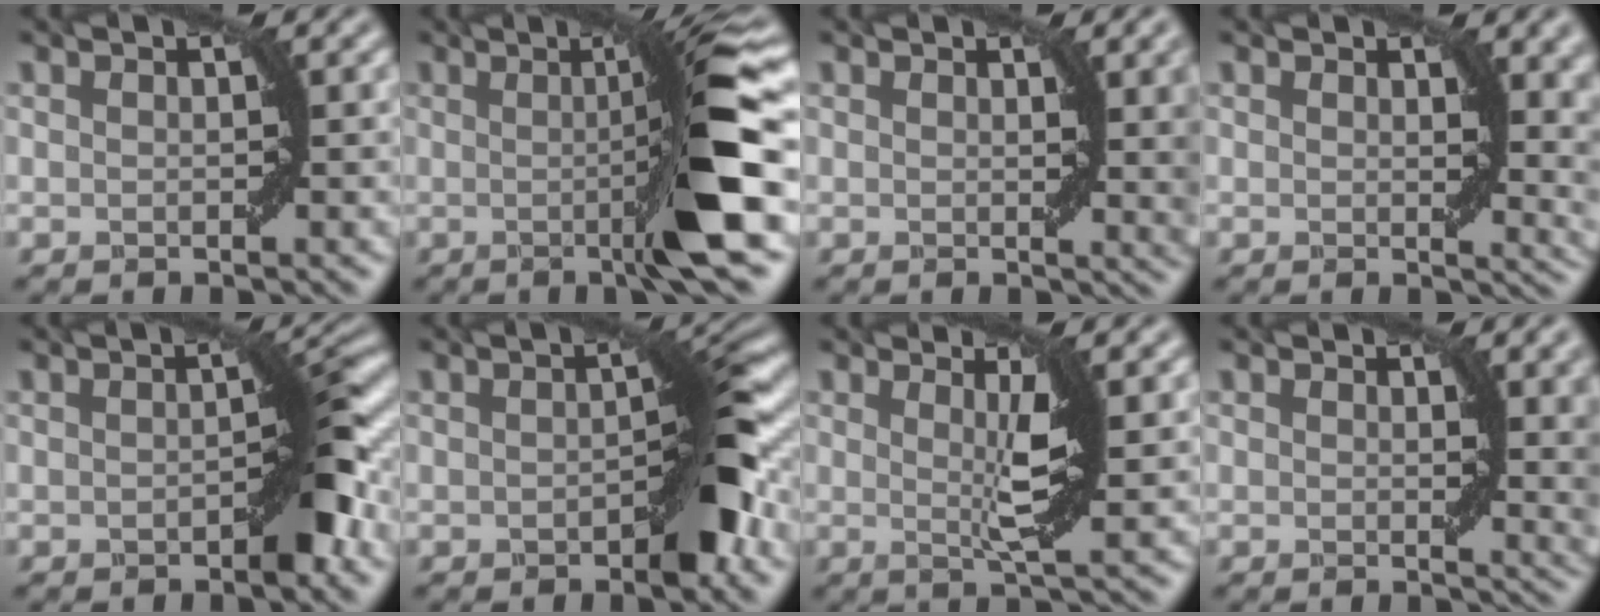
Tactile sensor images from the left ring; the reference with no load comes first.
{"total": 8.4, "force": [-0.3, 0.9, 8.3], "torque": [-0.116, -0.004, -0.005]}
{"total": 5.7, "force": [1.5, 1.8, 5.1], "torque": [-0.044, -0.003, 0.026]}
{"total": 5.4, "force": [2.0, 2.5, 4.4], "torque": [-0.038, -0.011, 0.040]}
{"total": 3.2, "force": [-1.1, 0.7, 2.9], "torque": [-0.035, 0.012, -0.018]}
{"total": 4.2, "force": [-1.3, 1.2, 3.8], "torque": [-0.046, 0.014, -0.023]}
{"total": 3.5, "force": [0.8, 0.6, 3.4], "torque": [-0.057, -0.011, 0.015]}
{"total": 5.5, "force": [1.6, 2.0, 4.9], "torque": [-0.041, -0.007, 0.031]}